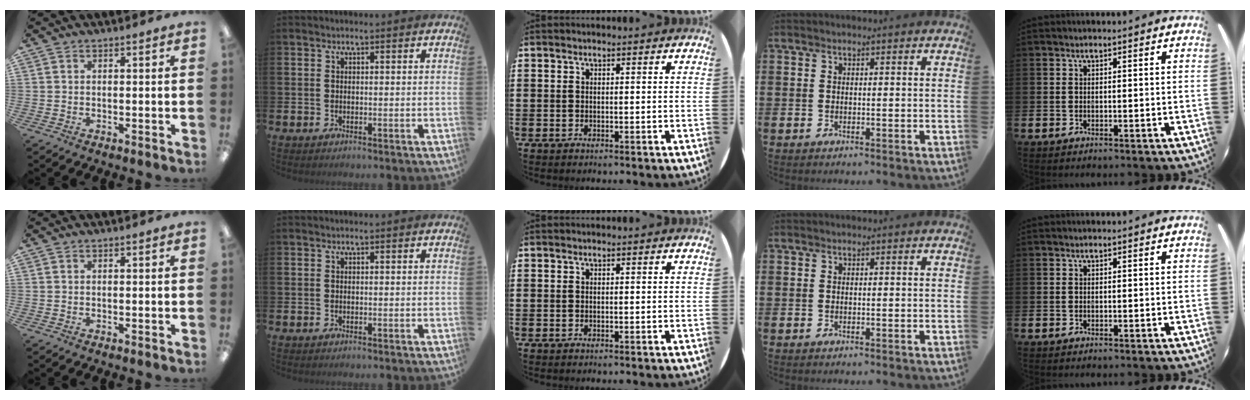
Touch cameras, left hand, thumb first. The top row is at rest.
{}